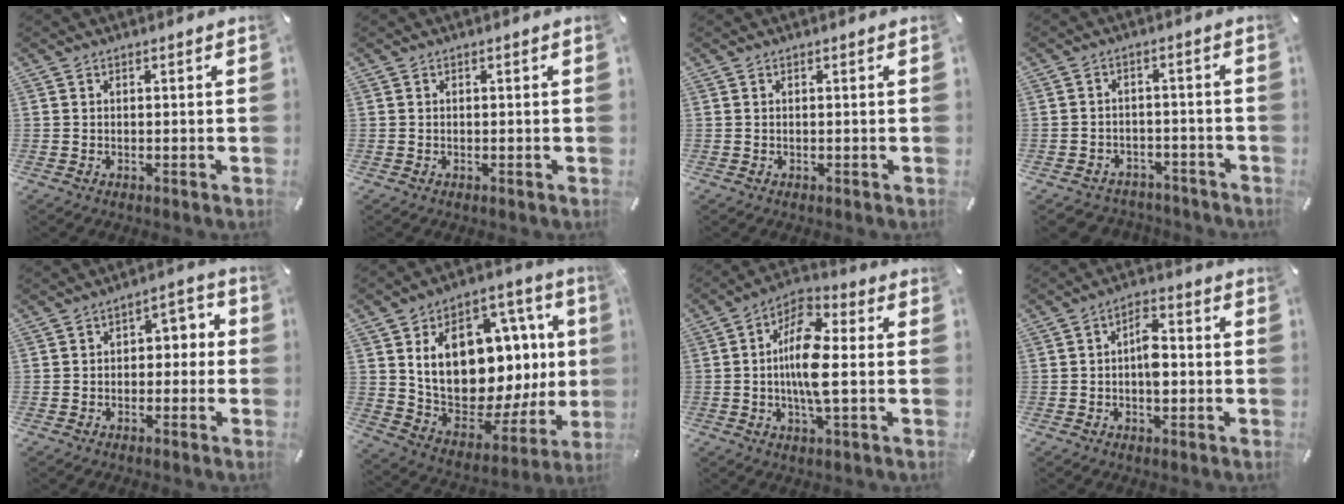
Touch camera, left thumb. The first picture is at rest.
{"total": 0.0}
{"total": 0.0}
{"total": 4.0, "force": [-2.8, 2.7, 0.7], "torque": [-0.017, 0.013, -0.057]}
{"total": 4.5, "force": [-1.8, 3.3, 2.5], "torque": [-0.032, 0.013, -0.043]}
{"total": 22.8, "force": [4.5, 14.8, 16.7], "torque": [-0.262, -0.046, 0.093]}
{"total": 12.4, "force": [-0.8, 4.4, 11.6], "torque": [-0.231, 0.003, -0.016]}
{"total": 5.9, "force": [-0.9, 3.4, 4.8], "torque": [-0.068, 0.008, -0.017]}